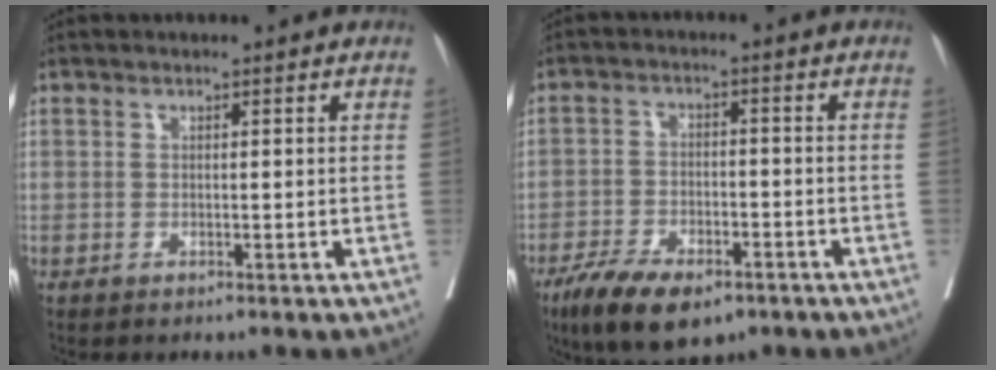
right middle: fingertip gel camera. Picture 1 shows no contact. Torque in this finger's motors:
{"motor_torque": [1.00, -1.14, 0.17, 0.06]}